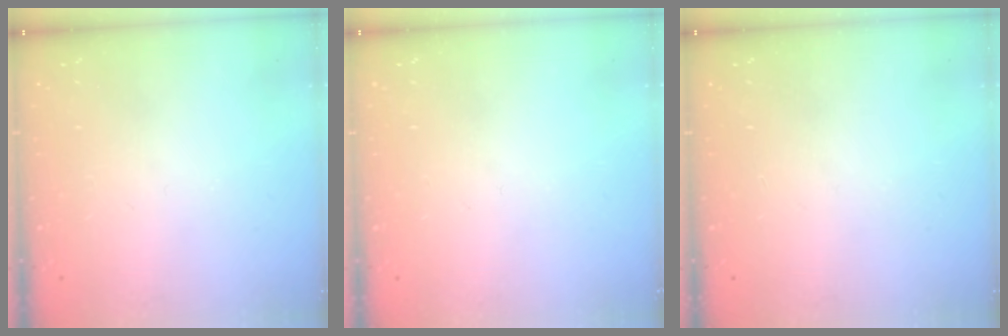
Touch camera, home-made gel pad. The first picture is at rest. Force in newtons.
{"total": 0.0}
{"total": 0.0}